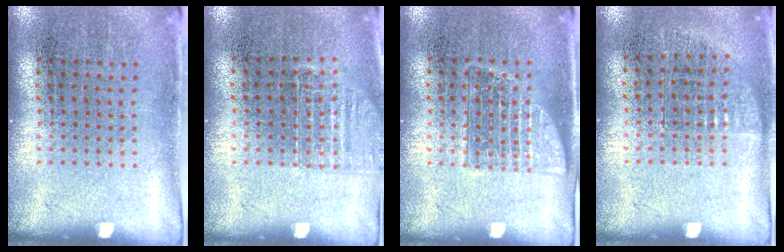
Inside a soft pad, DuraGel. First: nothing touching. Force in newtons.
{"total": 1.1, "press": 0.9, "slide": 0.5}
{"total": 1.0, "press": 1.0, "slide": 0.3}
{"total": 0.7, "press": 0.6, "slide": 0.3}